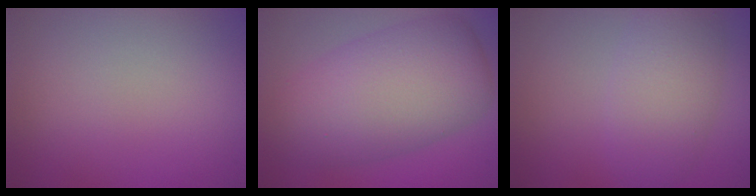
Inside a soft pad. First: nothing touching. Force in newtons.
{"total": 9.6, "press": 9.6, "slide": 0.4}
{"total": 5.1, "press": 5.1, "slide": 0.5}